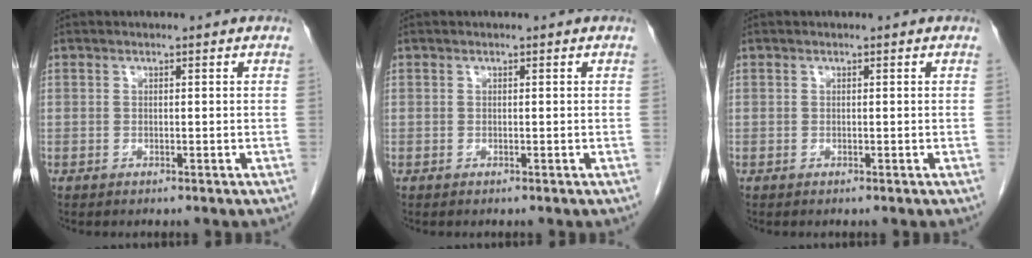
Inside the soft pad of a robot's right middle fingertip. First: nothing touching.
{"total": 0.0}
{"total": 0.0}